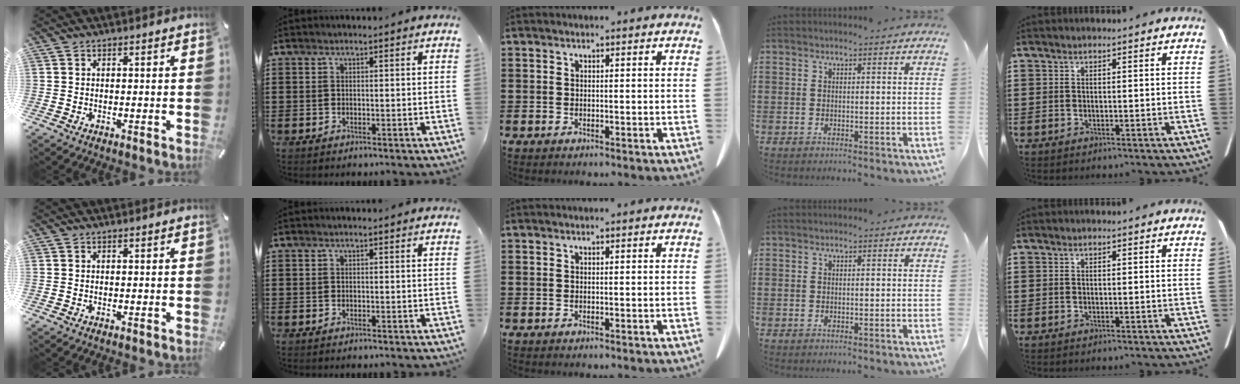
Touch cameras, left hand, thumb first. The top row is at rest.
{}